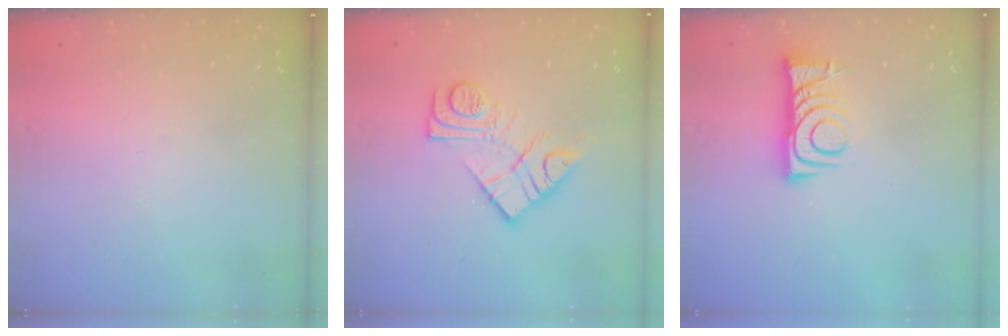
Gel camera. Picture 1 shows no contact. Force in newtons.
{"total": 14.0, "press": 14.0, "slide": 0.9}
{"total": 7.6, "press": 7.6, "slide": 0.7}